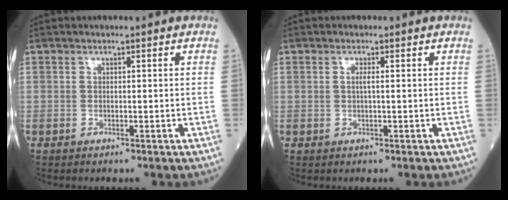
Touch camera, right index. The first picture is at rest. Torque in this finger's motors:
{"motor_torque": [-0.07, 0.01, -0.06, 0.00]}